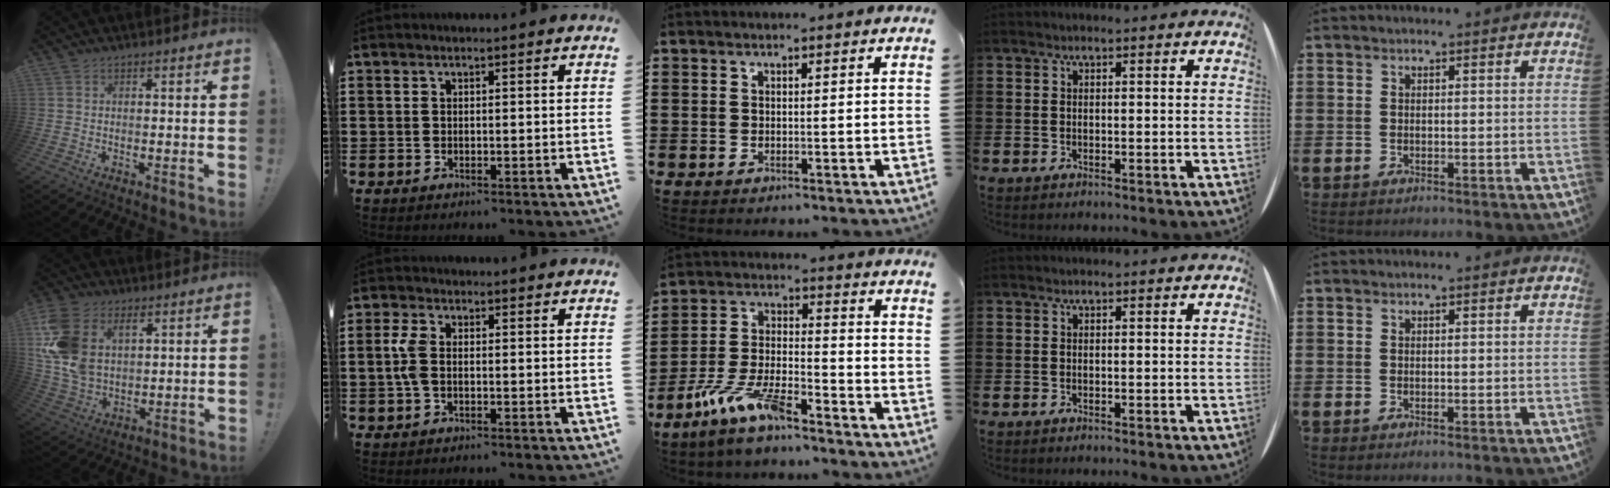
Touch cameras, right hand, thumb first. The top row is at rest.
{"thumb": {"total": 16.1, "force": [6.0, 11.0, 10.0], "torque": [-0.204, -0.028, 0.112]}, "index": {"total": 3.5, "force": [-0.3, 1.8, 3.0], "torque": [-0.088, -0.007, -0.015]}, "middle": {"total": 9.1, "force": [-7.0, 1.7, 5.6], "torque": [-0.127, -0.001, -0.138]}}